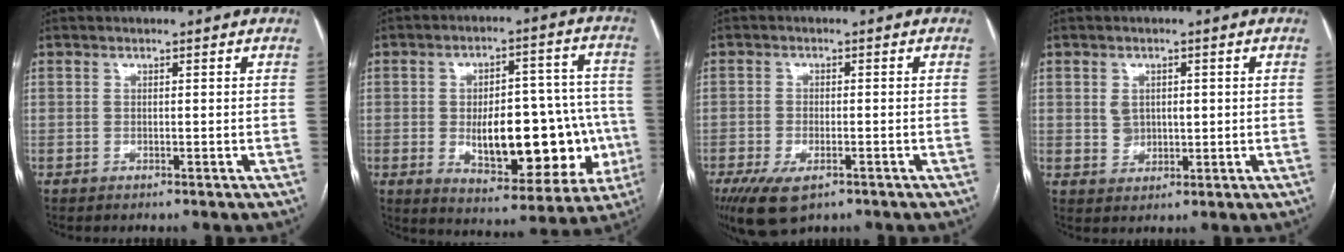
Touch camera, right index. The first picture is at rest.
{"total": 19.3, "force": [-3.6, 8.5, 16.9], "torque": [-0.210, 0.030, -0.027]}
{"total": 7.5, "force": [-4.4, 3.3, 5.1], "torque": [-0.094, -0.015, -0.072]}
{"total": 3.5, "force": [0.6, 2.8, 2.0], "torque": [-0.034, 0.007, 0.018]}